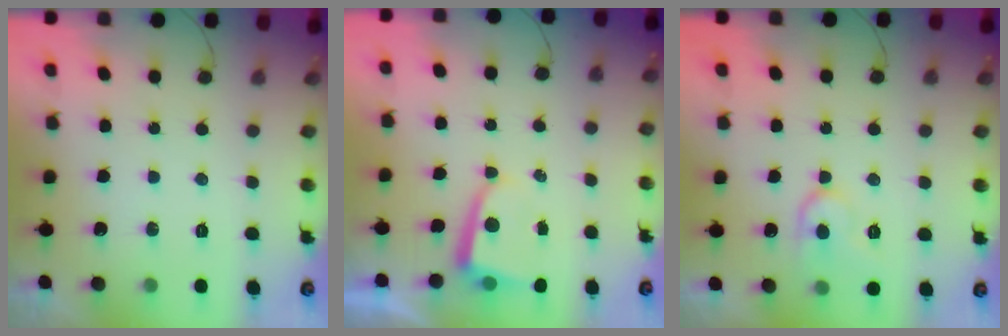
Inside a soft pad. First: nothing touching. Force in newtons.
{"total": 3.3, "press": 3.3, "slide": 0.5}
{"total": 9.9, "press": 9.8, "slide": 0.8}